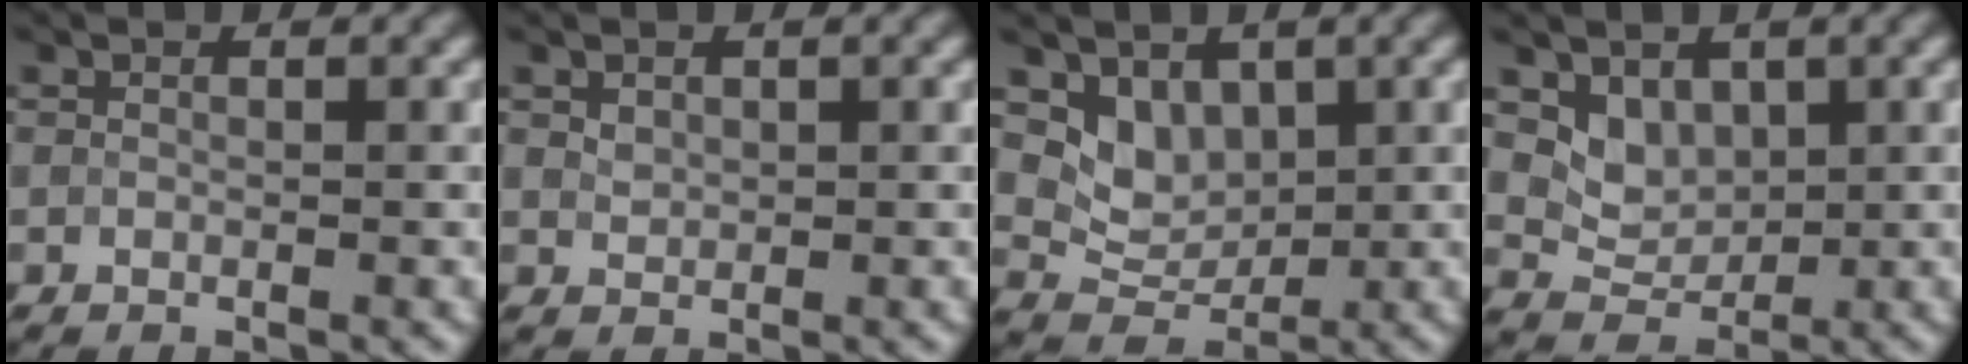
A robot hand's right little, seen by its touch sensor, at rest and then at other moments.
{"total": 1.0, "force": [0.5, 0.7, 0.4], "torque": [-0.008, -0.002, 0.014]}
{"total": 3.5, "force": [1.5, 2.7, 1.8], "torque": [-0.034, -0.011, 0.027]}
{"total": 3.0, "force": [1.3, 2.3, 1.4], "torque": [-0.027, -0.011, 0.026]}